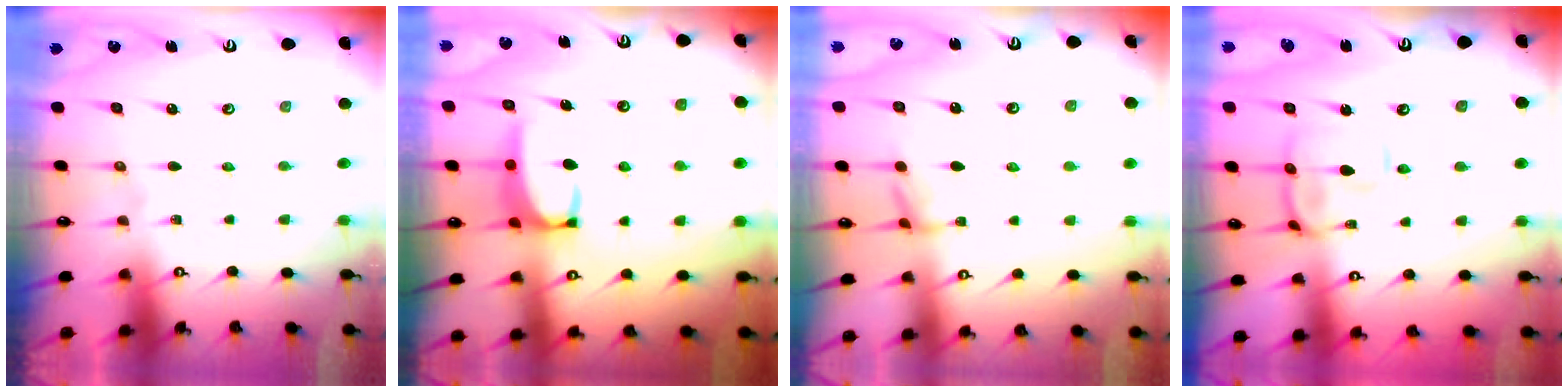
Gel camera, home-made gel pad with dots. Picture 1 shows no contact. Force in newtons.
{"total": 3.5, "press": 3.4, "slide": 0.5}
{"total": 1.9, "press": 1.9, "slide": 0.5}
{"total": 5.2, "press": 5.1, "slide": 1.0}